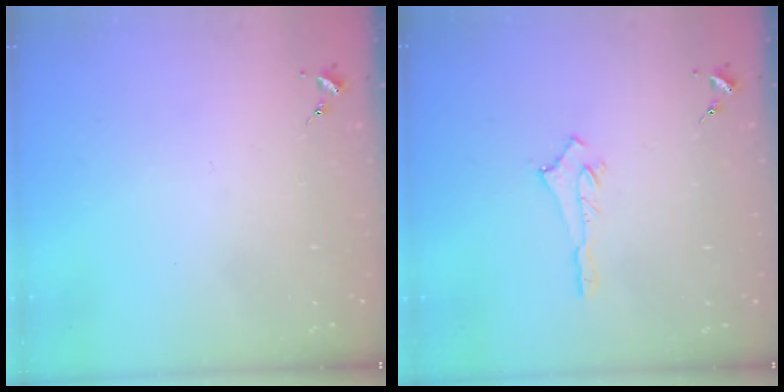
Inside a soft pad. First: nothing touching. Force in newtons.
{"total": 3.0, "press": 3.0, "slide": 0.2}